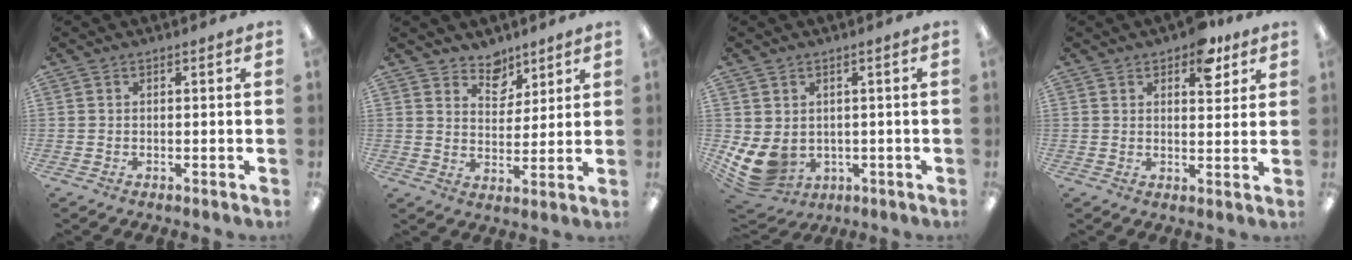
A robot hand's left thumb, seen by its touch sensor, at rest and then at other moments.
{"total": 6.8, "force": [5.6, 3.9, 0.8], "torque": [-0.010, -0.037, 0.103]}
{"total": 7.8, "force": [-1.1, 6.4, 4.3], "torque": [-0.108, -0.006, -0.013]}
{"total": 7.7, "force": [4.9, 3.8, 4.5], "torque": [-0.044, -0.020, 0.079]}